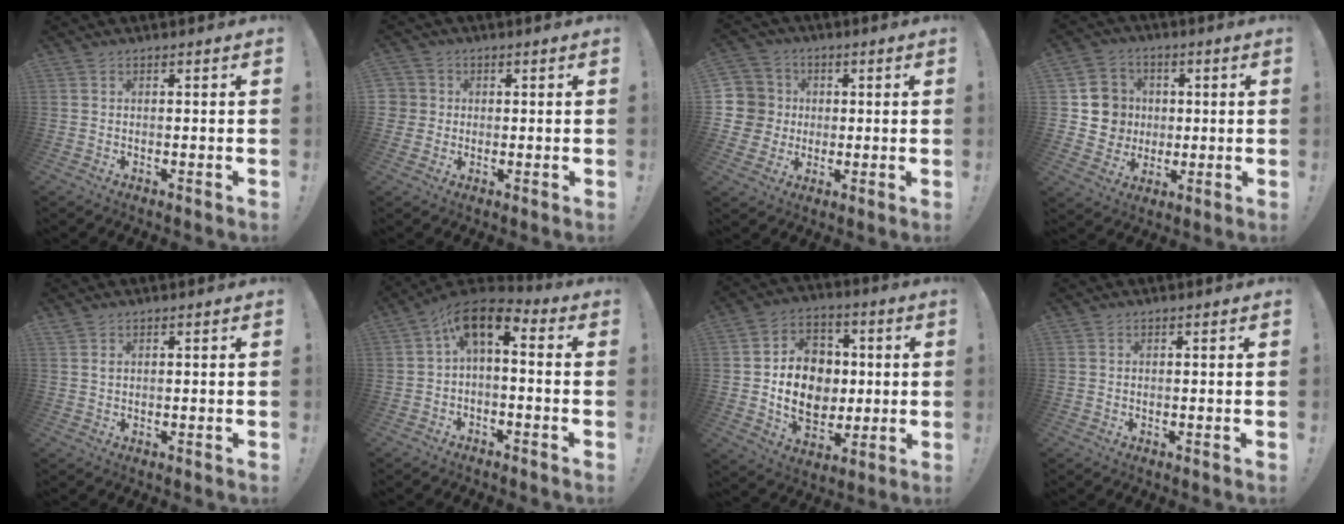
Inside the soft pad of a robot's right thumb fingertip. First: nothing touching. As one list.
[{"total": 4.1, "force": [0.5, 4.0, 0.6], "torque": [-0.014, -0.002, 0.008]}, {"total": 8.8, "force": [0.8, 8.5, 2.0], "torque": [-0.038, -0.002, 0.022]}, {"total": 10.1, "force": [0.7, 9.9, 2.0], "torque": [-0.012, 0.002, 0.025]}, {"total": 0.9, "force": [0.7, 0.1, 0.6], "torque": [-0.004, -0.005, 0.012]}, {"total": 7.3, "force": [0.9, 3.7, 6.2], "torque": [-0.111, 0.000, 0.020]}, {"total": 15.3, "force": [0.2, 12.7, 8.6], "torque": [-0.130, 0.001, 0.012]}, {"total": 0.0}]